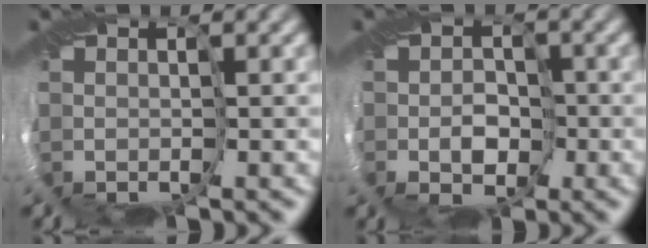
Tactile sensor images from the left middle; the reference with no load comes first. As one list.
[{"total": 2.3, "force": [-1.1, 1.8, 0.9], "torque": [0.003, 0.002, -0.021]}]